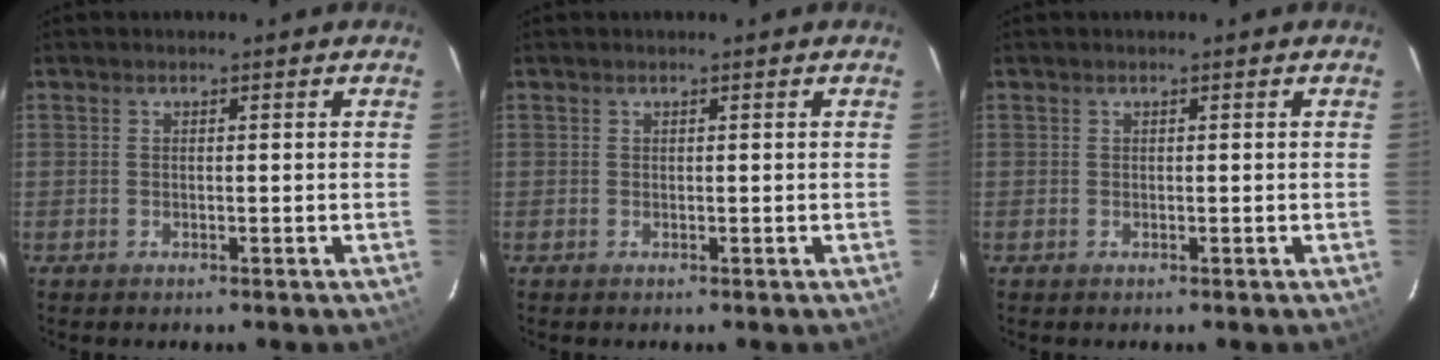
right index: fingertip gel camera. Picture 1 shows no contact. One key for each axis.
{"total": 0.0}
{"total": 0.0}